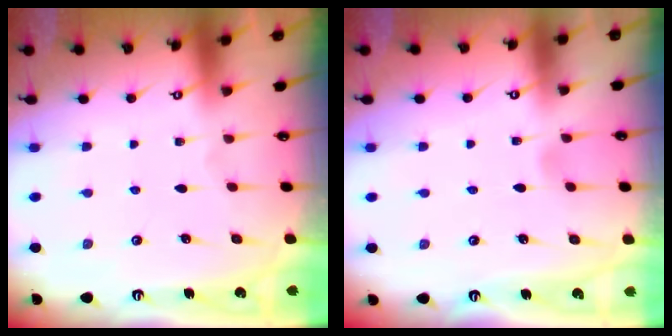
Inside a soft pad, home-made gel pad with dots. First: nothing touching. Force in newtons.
{"total": 3.0, "press": 3.0, "slide": 0.4}